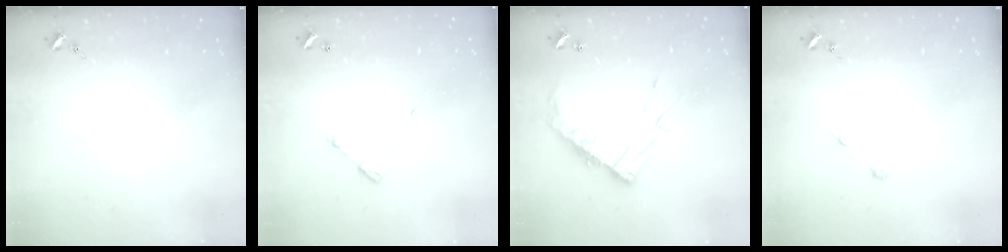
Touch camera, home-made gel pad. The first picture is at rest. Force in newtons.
{"total": 6.6, "press": 6.6, "slide": 0.5}
{"total": 12.5, "press": 12.5, "slide": 1.0}
{"total": 2.7, "press": 2.7, "slide": 0.3}